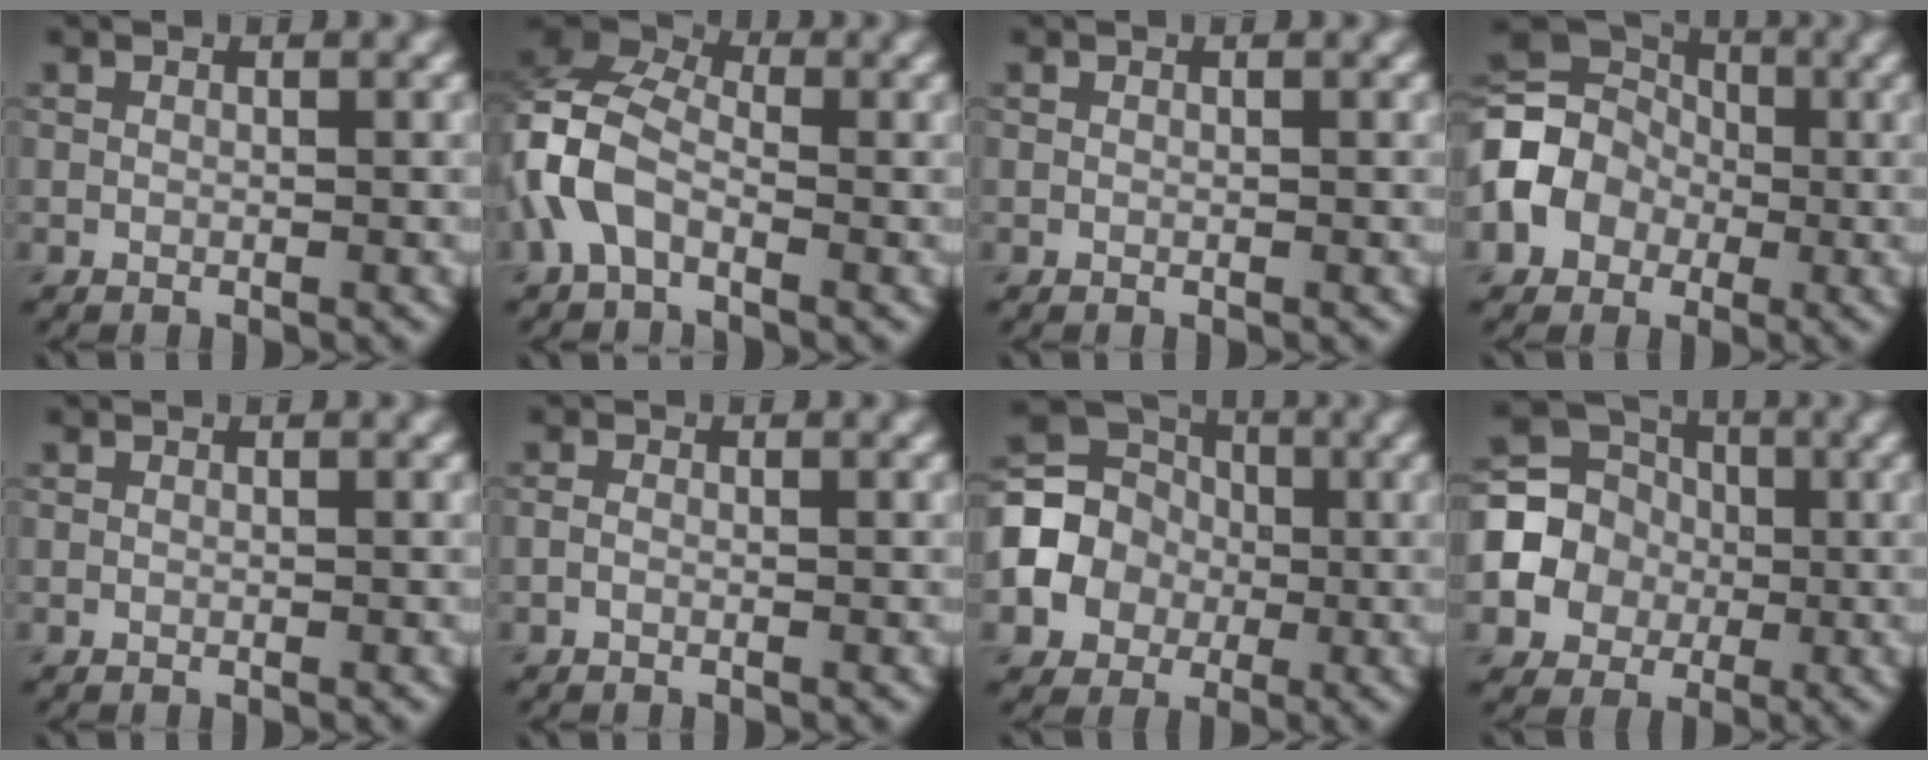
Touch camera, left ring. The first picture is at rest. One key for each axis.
{"total": 5.8, "fx": -2.1, "fy": 3.6, "fz": 4.1, "tx": -0.100, "ty": 0.009, "tz": -0.058}
{"total": 0.0}
{"total": 7.7, "fx": -1.5, "fy": 6.4, "fz": 3.9, "tx": -0.069, "ty": -0.002, "tz": -0.044}
{"total": 0.0}
{"total": 0.6, "fx": -0.3, "fy": 0.3, "fz": 0.4, "tx": -0.011, "ty": -0.001, "tz": -0.009}
{"total": 8.4, "fx": -1.1, "fy": 7.5, "fz": 3.6, "tx": -0.069, "ty": 0.000, "tz": -0.047}
{"total": 8.8, "fx": -0.7, "fy": 8.2, "fz": 3.1, "tx": -0.075, "ty": 0.016, "tz": -0.042}